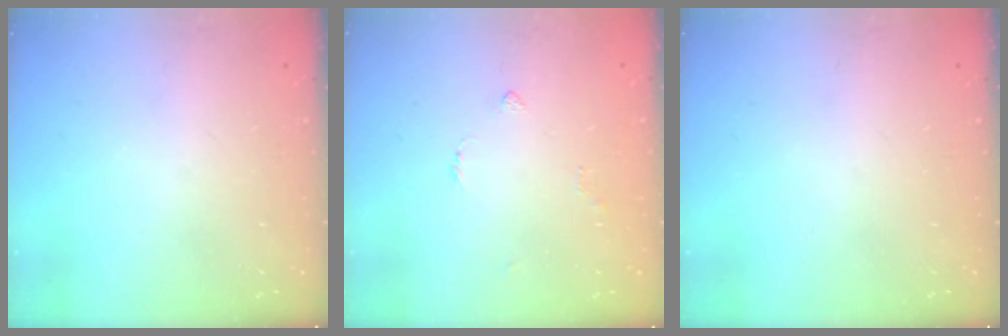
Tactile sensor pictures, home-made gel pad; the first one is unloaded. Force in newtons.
{"total": 2.3, "press": 2.2, "slide": 0.6}
{"total": 0.0}